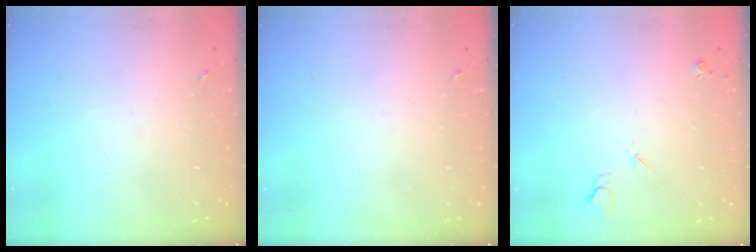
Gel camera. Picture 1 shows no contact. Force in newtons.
{"total": 0.0}
{"total": 3.6, "press": 3.5, "slide": 0.8}